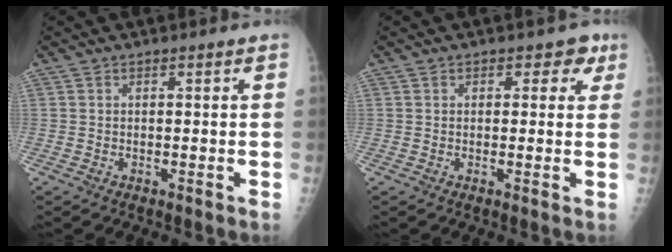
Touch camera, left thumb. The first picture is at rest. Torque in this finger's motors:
{"motor_torque": [-0.07, 0.10, -0.41, -0.13, 0.00]}